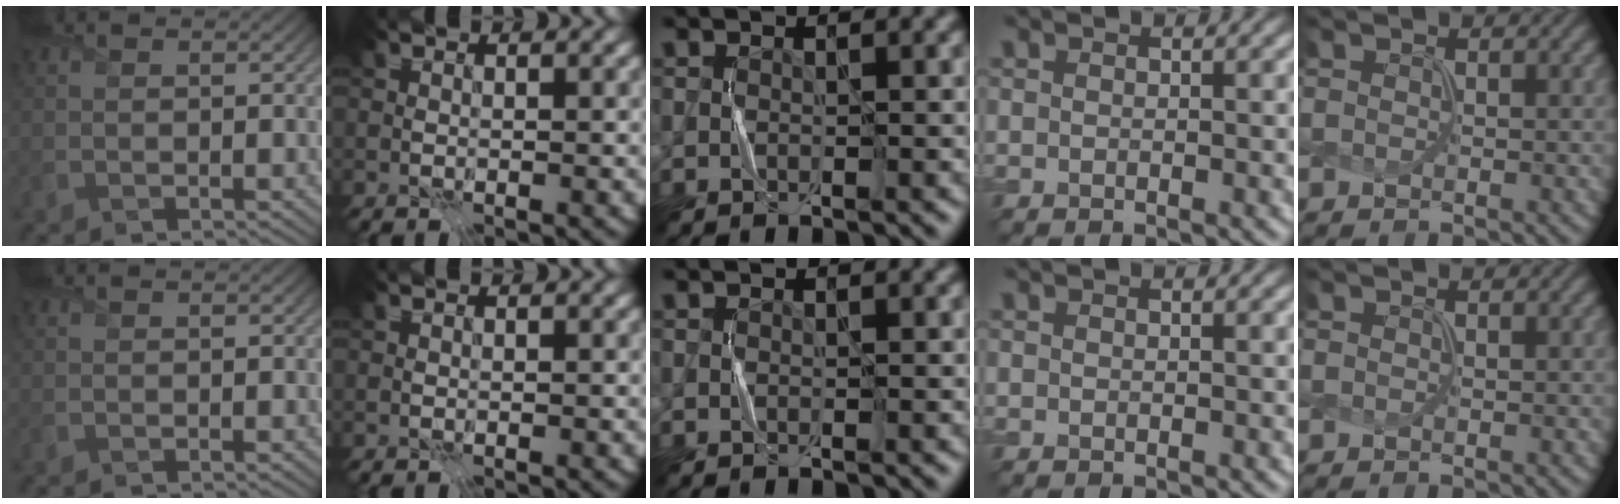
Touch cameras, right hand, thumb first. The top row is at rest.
{}